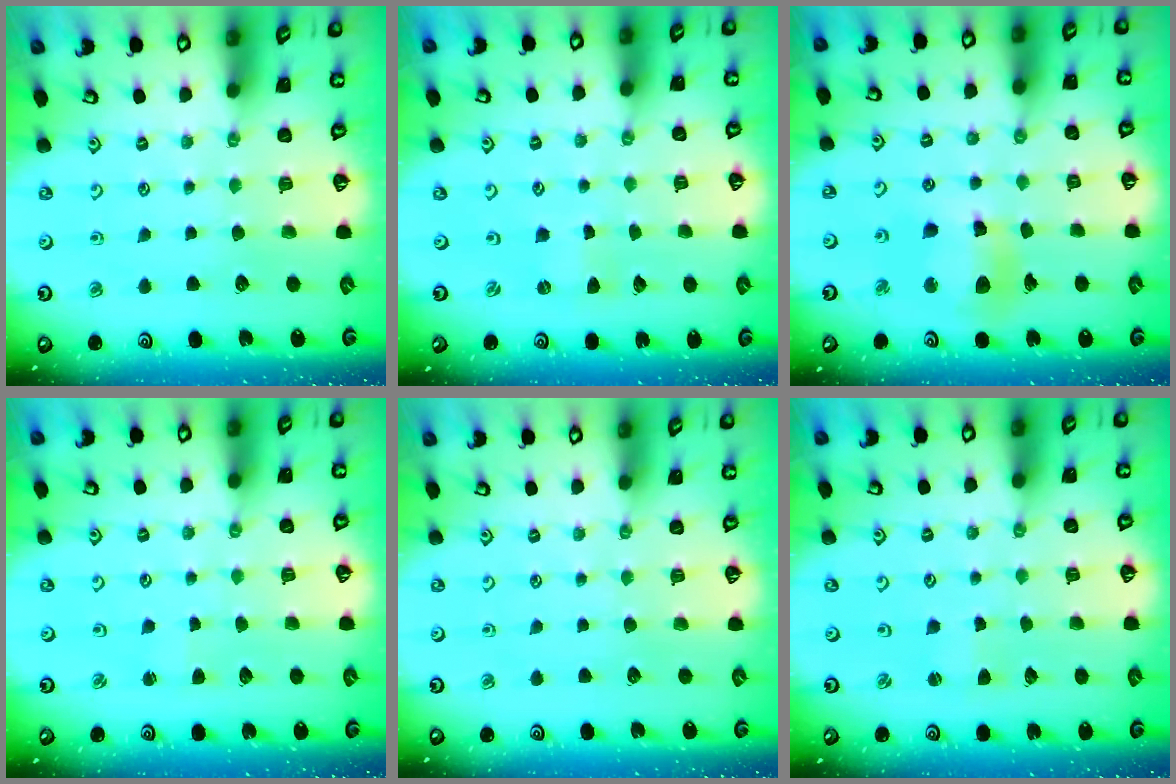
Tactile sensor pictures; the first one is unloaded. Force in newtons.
{"total": 0.0}
{"total": 10.3, "press": 10.2, "slide": 1.4}
{"total": 1.1, "press": 1.1, "slide": 0.1}
{"total": 0.0}
{"total": 1.7, "press": 1.7, "slide": 0.3}